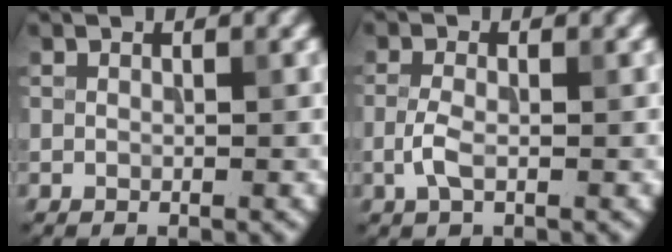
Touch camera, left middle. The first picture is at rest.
{"total": 2.0, "force": [-0.7, 0.8, 1.7], "torque": [-0.042, 0.001, -0.019]}